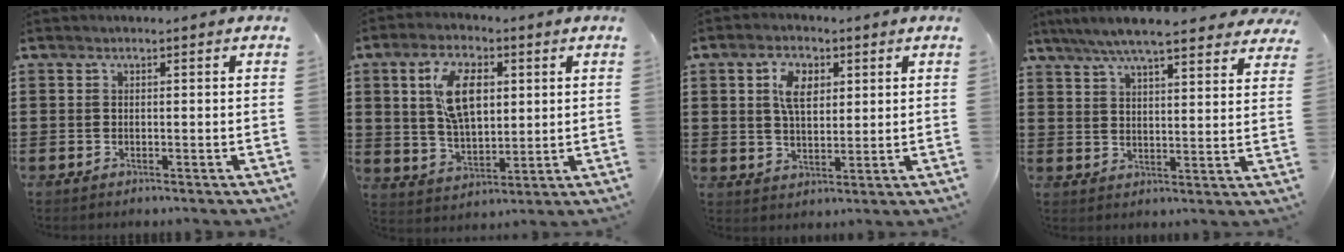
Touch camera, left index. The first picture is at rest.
{"total": 9.6, "force": [3.3, 4.9, 7.6], "torque": [-0.149, 0.007, 0.054]}
{"total": 5.7, "force": [2.2, 3.0, 4.3], "torque": [-0.087, 0.008, 0.037]}
{"total": 7.0, "force": [6.2, 0.5, 3.2], "torque": [-0.084, -0.021, 0.110]}